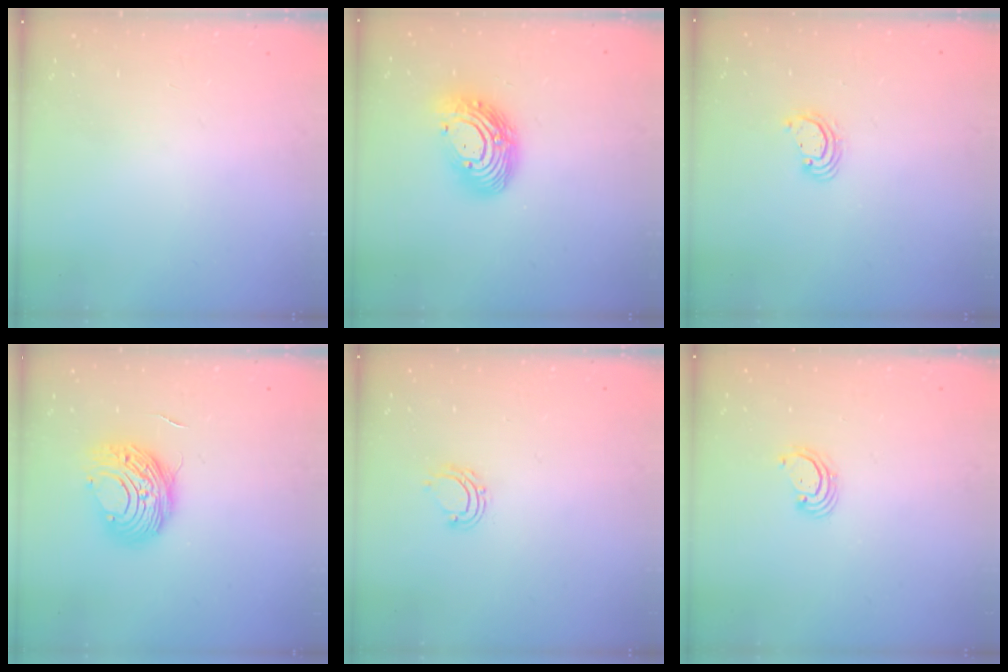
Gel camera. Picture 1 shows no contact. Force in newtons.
{"total": 14.0, "press": 14.0, "slide": 1.1}
{"total": 3.3, "press": 3.3, "slide": 0.2}
{"total": 10.0, "press": 10.0, "slide": 0.8}
{"total": 5.2, "press": 5.1, "slide": 0.7}
{"total": 2.8, "press": 2.8, "slide": 0.3}